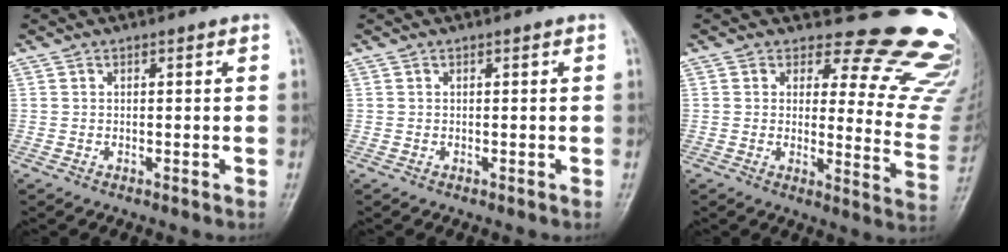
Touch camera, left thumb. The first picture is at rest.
{"total": 0.0}
{"total": 18.4, "force": [16.3, 6.5, 5.8], "torque": [-0.013, -0.158, 0.167]}